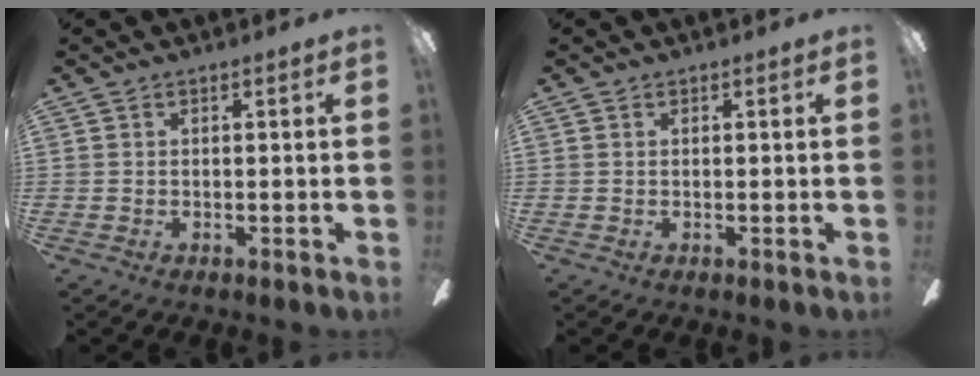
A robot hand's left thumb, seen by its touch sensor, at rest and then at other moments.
{"total": 0.0}